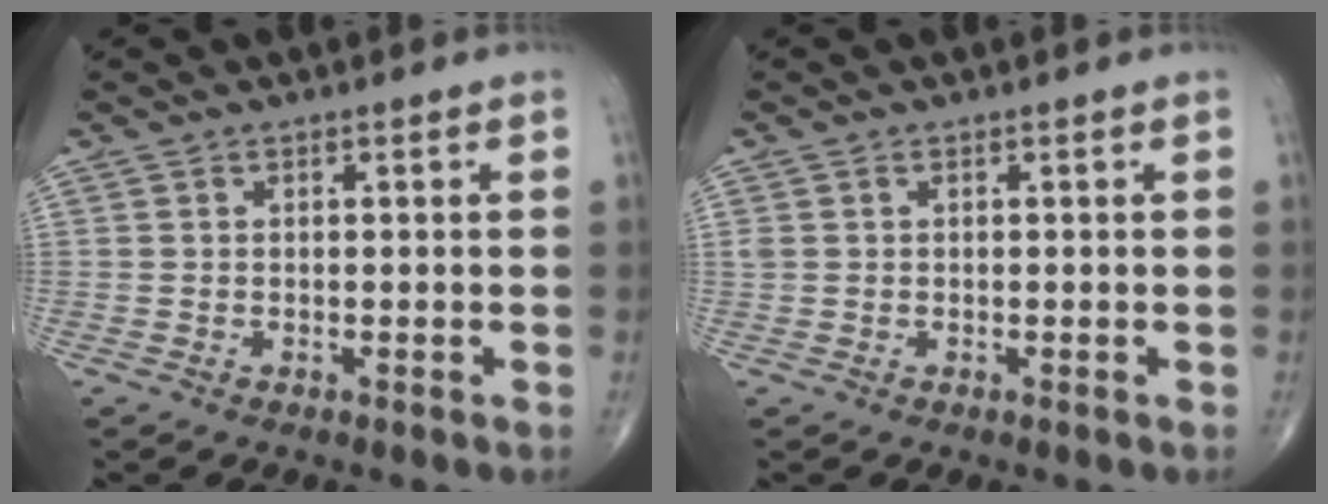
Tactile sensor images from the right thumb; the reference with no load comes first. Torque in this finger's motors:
{"motor_torque": [-0.09, -0.09, 0.21, 0.06, 0.02]}